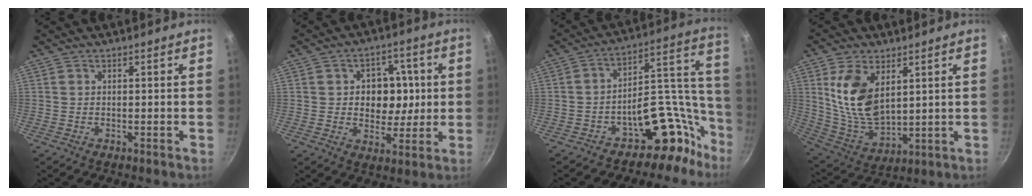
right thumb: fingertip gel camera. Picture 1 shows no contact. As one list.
[{"total": 10.3, "force": [0.9, 7.7, 6.8], "torque": [-0.039, 0.007, 0.016]}, {"total": 15.3, "force": [-9.7, 7.6, 9.0], "torque": [-0.054, 0.146, -0.147]}, {"total": 13.3, "force": [4.5, 7.3, 10.2], "torque": [-0.185, -0.026, 0.104]}]